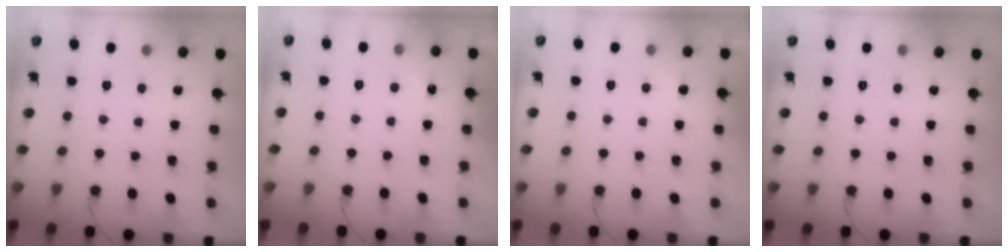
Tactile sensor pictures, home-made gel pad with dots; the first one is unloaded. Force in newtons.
{"total": 3.4, "press": 3.3, "slide": 0.9}
{"total": 11.7, "press": 3.4, "slide": 11.3}
{"total": 0.0}